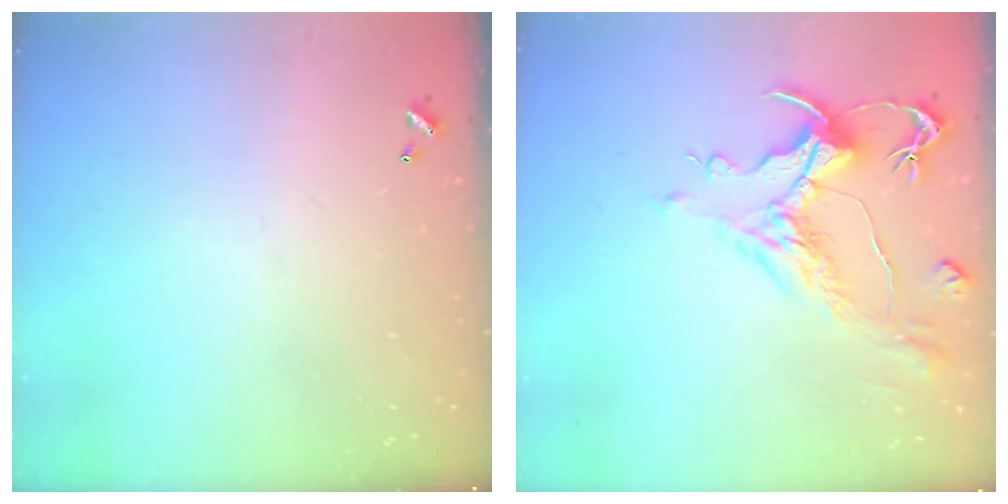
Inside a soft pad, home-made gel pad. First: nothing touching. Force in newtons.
{"total": 1.5, "press": 0.5, "slide": 1.4}